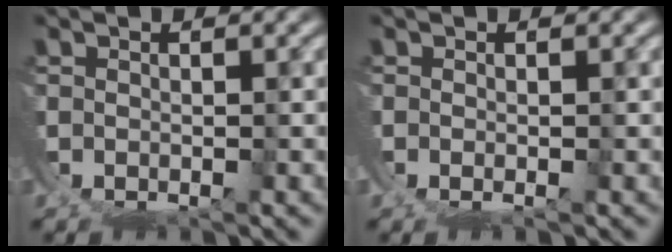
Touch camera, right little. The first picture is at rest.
{"total": 0.8, "force": [-0.1, 0.2, 0.8], "torque": [-0.015, -0.001, -0.005]}